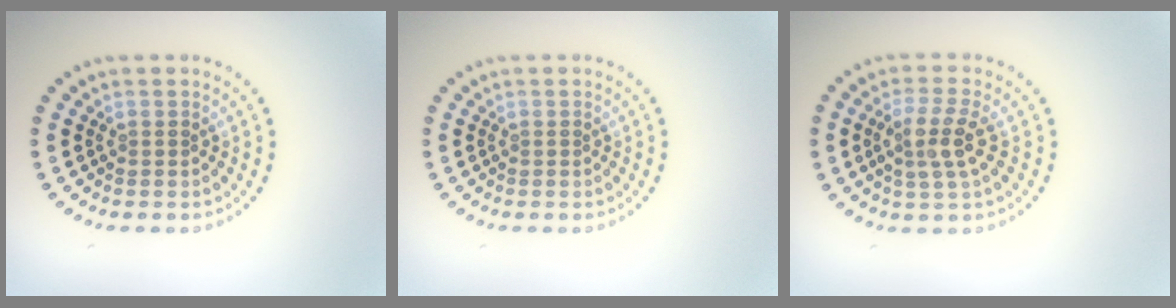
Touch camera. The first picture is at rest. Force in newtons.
{"total": 0.0}
{"total": 3.2, "press": 2.8, "slide": 1.5}